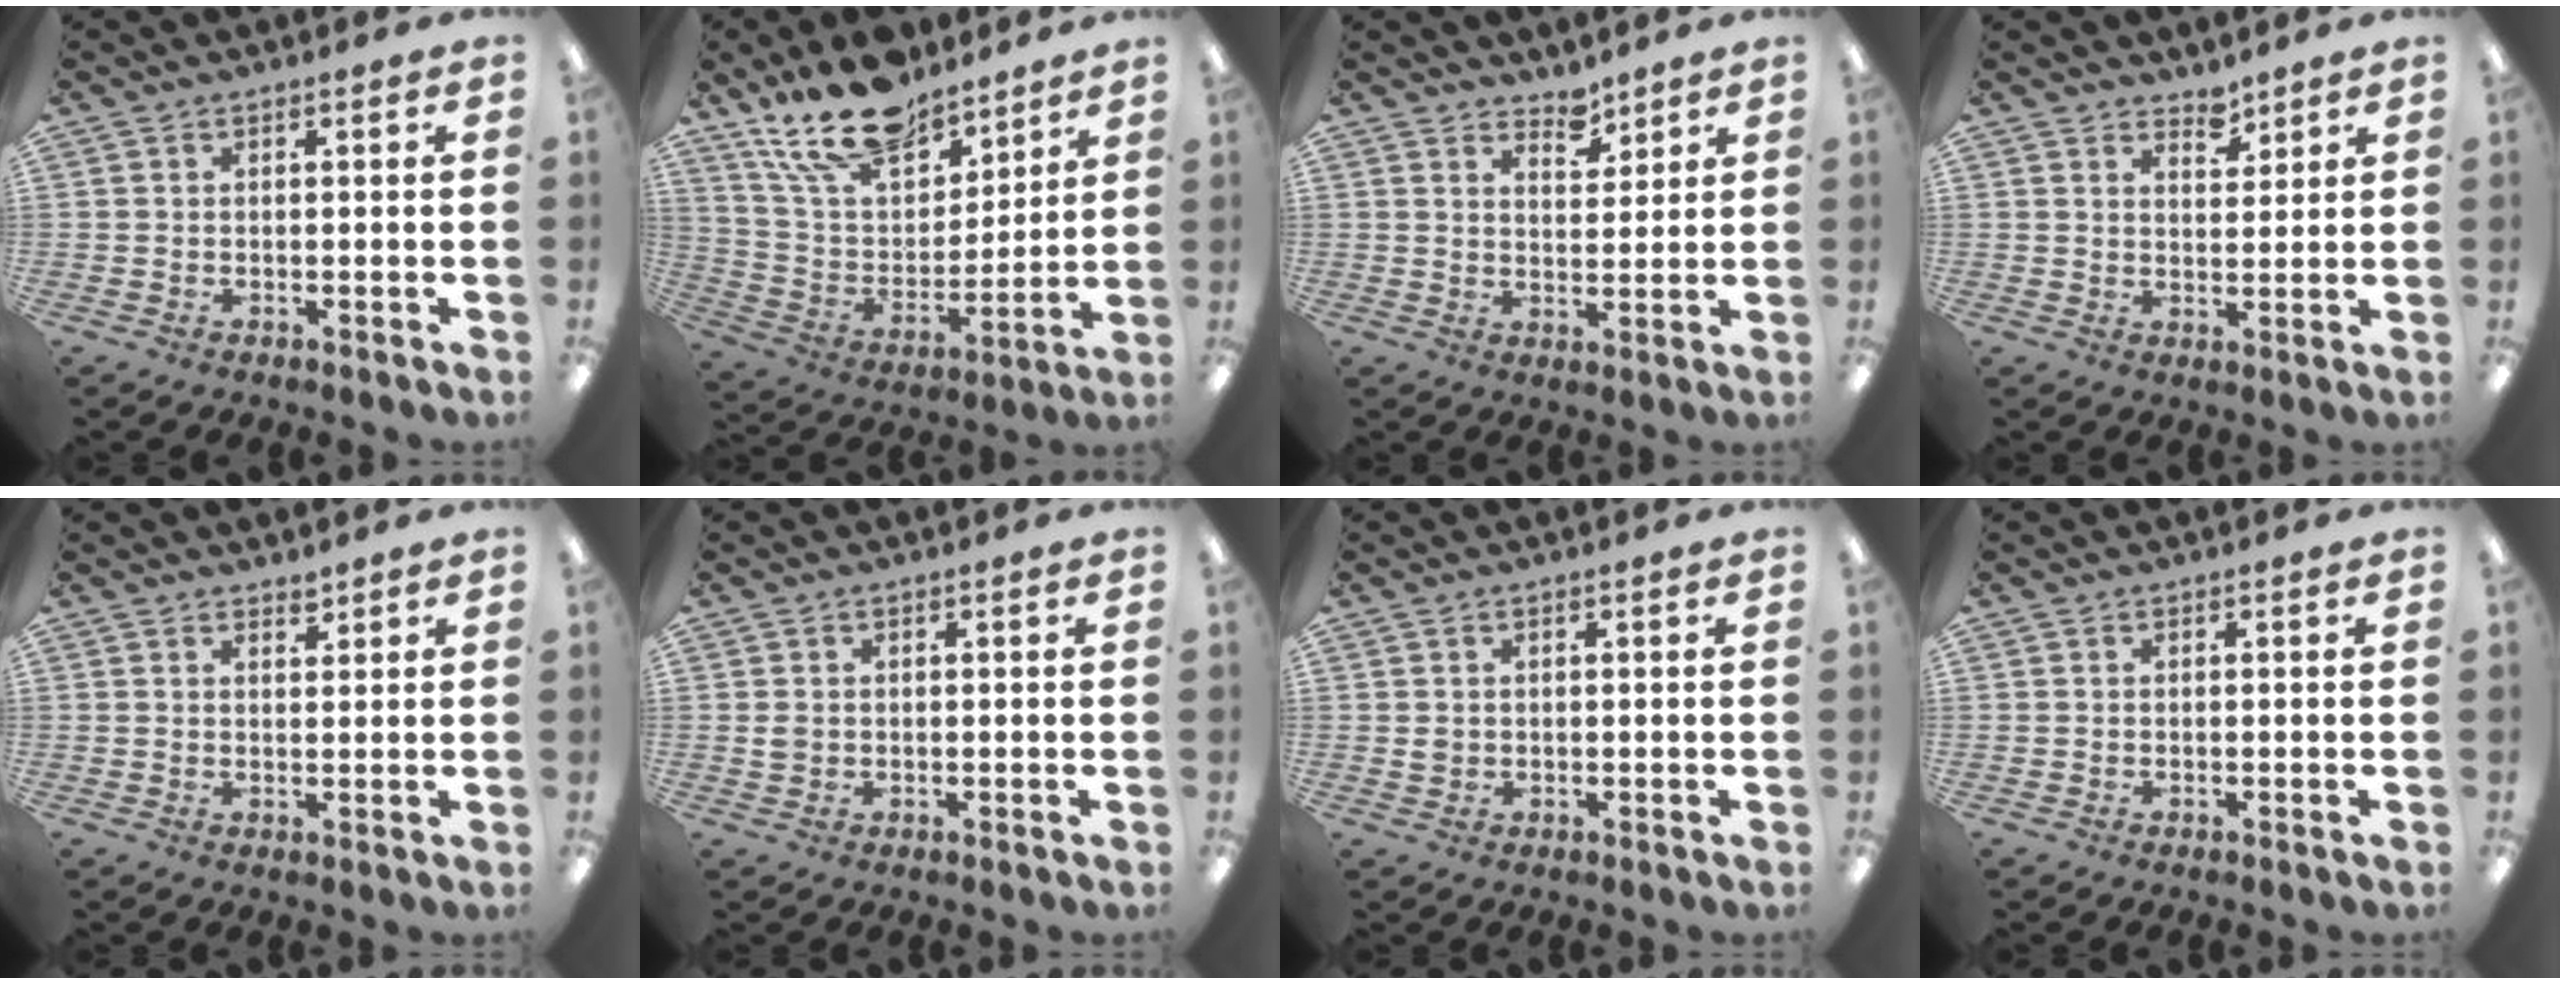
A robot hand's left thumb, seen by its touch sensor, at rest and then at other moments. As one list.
[{"total": 18.7, "force": [14.7, 8.3, 8.0], "torque": [-0.161, -0.083, 0.268]}, {"total": 4.7, "force": [4.3, 1.7, 0.8], "torque": [-0.002, -0.031, 0.076]}, {"total": 4.0, "force": [3.6, 1.5, 0.7], "torque": [0.004, -0.028, 0.064]}, {"total": 1.9, "force": [1.8, 0.6, 0.3], "torque": [0.002, -0.009, 0.033]}, {"total": 1.5, "force": [0.3, 1.3, 0.8], "torque": [-0.008, 0.000, 0.003]}, {"total": 1.3, "force": [0.3, 1.1, 0.5], "torque": [-0.011, 0.004, 0.006]}, {"total": 0.0}]